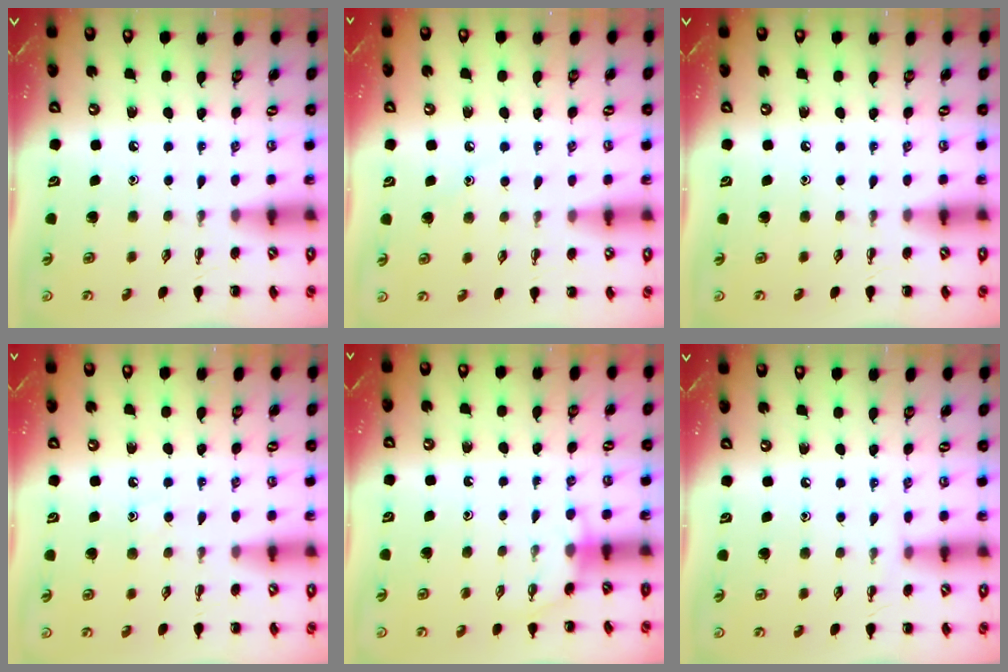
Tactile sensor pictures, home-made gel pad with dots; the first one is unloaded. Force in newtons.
{"total": 7.5, "press": 7.3, "slide": 2.0}
{"total": 0.0}
{"total": 6.0, "press": 5.8, "slide": 1.2}
{"total": 3.8, "press": 3.7, "slide": 1.1}
{"total": 6.6, "press": 6.2, "slide": 2.1}